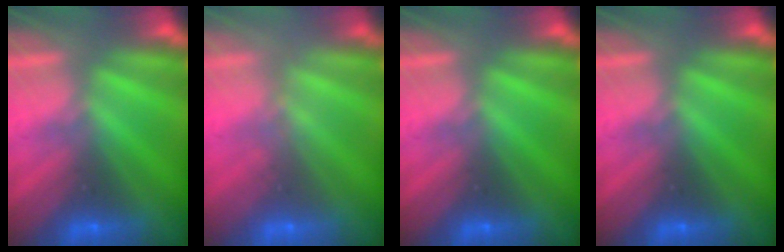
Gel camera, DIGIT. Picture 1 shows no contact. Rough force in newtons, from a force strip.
{"total": 1.7}
{"total": 0.0}
{"total": 0.0}